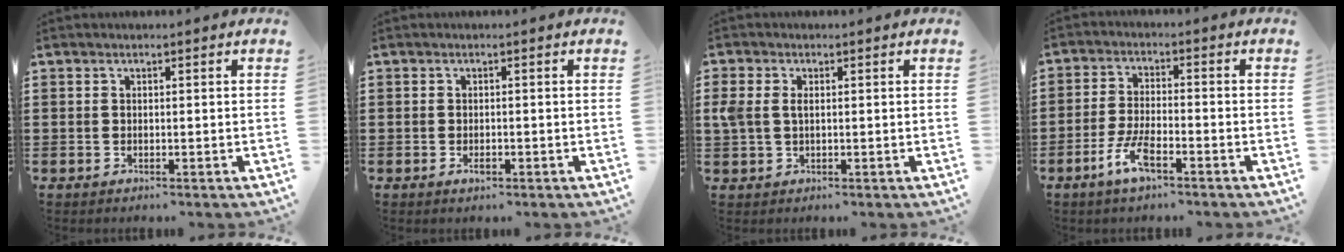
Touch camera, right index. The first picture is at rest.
{"total": 1.2, "force": [-0.6, 0.5, 0.9], "torque": [-0.019, -0.003, -0.010]}
{"total": 2.6, "force": [0.4, 1.7, 1.9], "torque": [-0.048, 0.006, 0.004]}
{"total": 5.8, "force": [-3.3, 1.5, 4.5], "torque": [-0.107, -0.006, -0.065]}